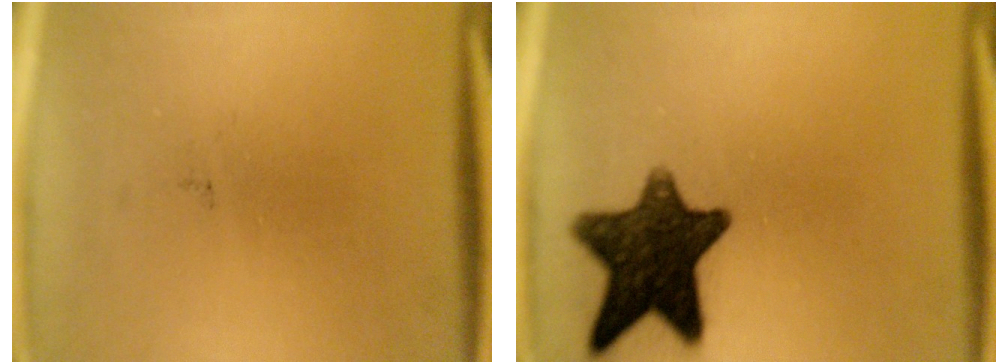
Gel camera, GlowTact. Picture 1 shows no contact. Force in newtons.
{"total": 13.5}